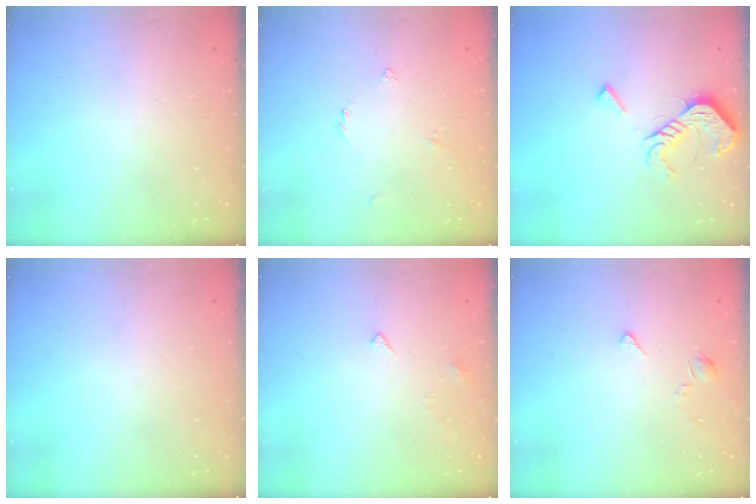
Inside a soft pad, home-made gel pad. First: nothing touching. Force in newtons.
{"total": 2.8, "press": 2.7, "slide": 0.6}
{"total": 11.4, "press": 11.4, "slide": 0.4}
{"total": 0.0}
{"total": 2.8, "press": 2.8, "slide": 0.4}
{"total": 3.0, "press": 3.0, "slide": 0.2}